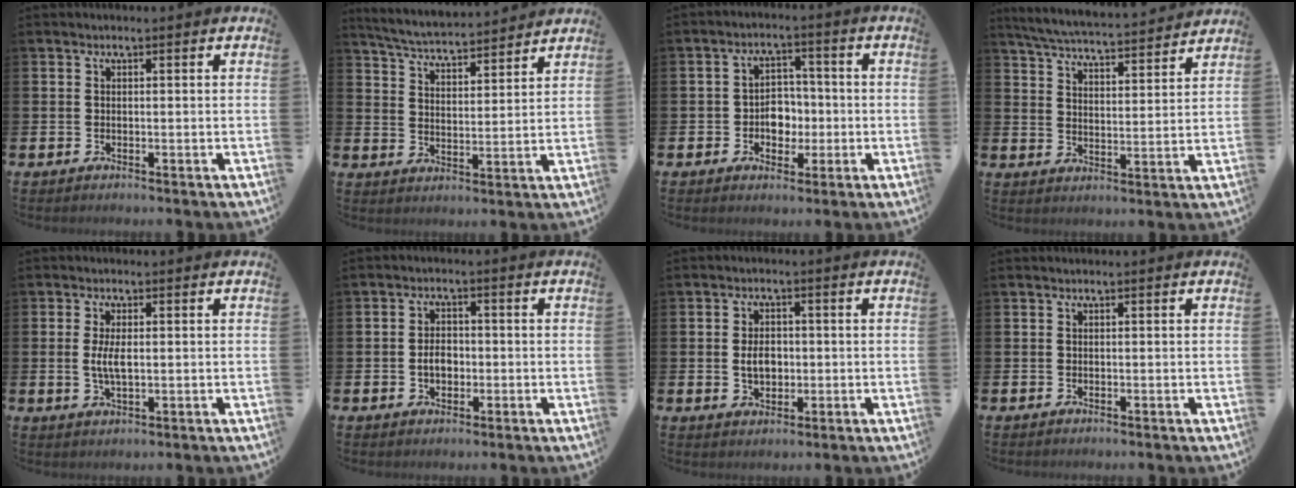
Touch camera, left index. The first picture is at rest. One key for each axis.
{"total": 5.2, "fx": 5.2, "fy": 0.1, "fz": 0.8, "tx": -0.038, "ty": -0.037, "tz": 0.088}
{"total": 4.3, "fx": -0.9, "fy": 3.6, "fz": 2.2, "tx": -0.035, "ty": 0.005, "tz": -0.027}
{"total": 5.9, "fx": 5.8, "fy": 0.2, "fz": 1.1, "tx": -0.048, "ty": -0.043, "tz": 0.100}
{"total": 3.6, "fx": 0.2, "fy": 1.4, "fz": 3.3, "tx": -0.065, "ty": 0.006, "tz": 0.002}
{"total": 3.1, "fx": -0.7, "fy": 2.2, "fz": 2.1, "tx": -0.025, "ty": -0.002, "tz": -0.019}
{"total": 3.6, "fx": -0.1, "fy": 2.6, "fz": 2.5, "tx": -0.036, "ty": 0.004, "tz": -0.008}
{"total": 0.0}